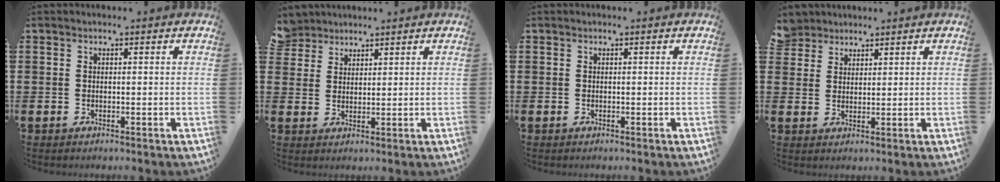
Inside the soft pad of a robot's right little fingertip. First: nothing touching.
{"total": 3.6, "force": [3.3, 1.3, -0.5], "torque": [0.004, -0.007, 0.064]}
{"total": 0.0}
{"total": 3.5, "force": [3.2, 1.3, -0.4], "torque": [0.011, -0.010, 0.062]}